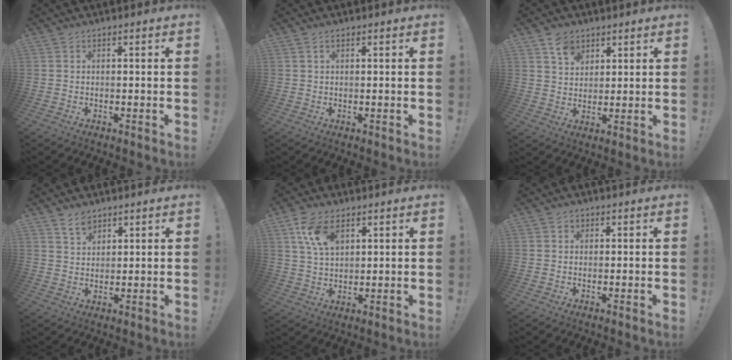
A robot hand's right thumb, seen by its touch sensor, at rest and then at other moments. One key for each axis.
{"total": 1.5, "fx": 0.8, "fy": 0.8, "fz": 1.1, "tx": -0.017, "ty": 0.000, "tz": 0.013}
{"total": 6.7, "fx": 4.2, "fy": 4.8, "fz": 1.9, "tx": -0.022, "ty": -0.023, "tz": 0.078}
{"total": 4.6, "fx": 3.6, "fy": 2.6, "fz": 1.5, "tx": -0.025, "ty": -0.016, "tz": 0.066}
{"total": 10.2, "fx": 5.1, "fy": 5.9, "fz": 6.5, "tx": -0.123, "ty": -0.013, "tz": 0.097}
{"total": 2.3, "fx": 1.0, "fy": 2.0, "fz": 0.6, "tx": -0.006, "ty": -0.001, "tz": 0.016}